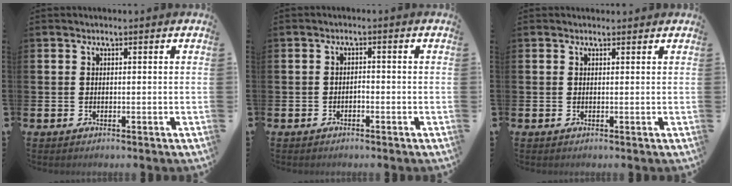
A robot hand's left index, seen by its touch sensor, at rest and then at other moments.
{"total": 0.8, "force": [-0.6, 0.5, 0.3], "torque": [-0.002, -0.003, -0.013]}
{"total": 0.6, "force": [0.5, 0.3, 0.1], "torque": [0.011, -0.002, 0.006]}